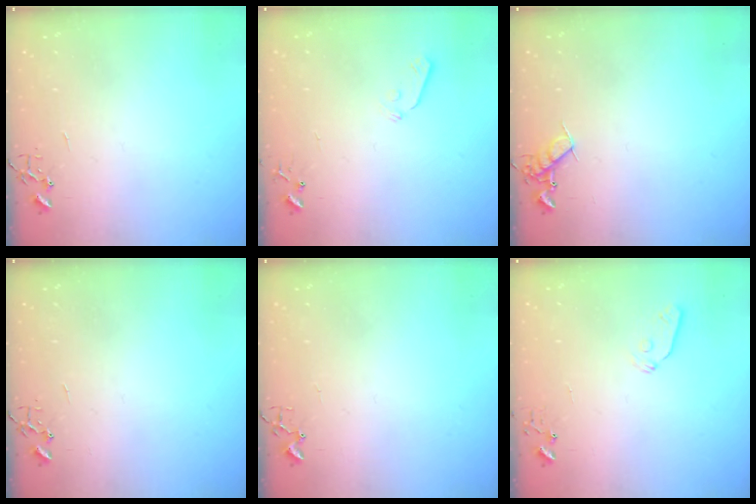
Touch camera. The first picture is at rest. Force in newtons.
{"total": 5.8, "press": 5.8, "slide": 0.5}
{"total": 7.5, "press": 7.5, "slide": 0.8}
{"total": 0.0}
{"total": 3.0, "press": 2.9, "slide": 0.4}
{"total": 6.0, "press": 5.9, "slide": 0.9}